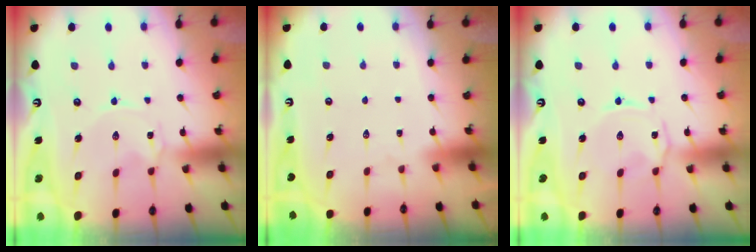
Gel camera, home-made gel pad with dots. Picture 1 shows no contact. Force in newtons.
{"total": 1.6, "press": 1.6, "slide": 0.1}
{"total": 1.5, "press": 1.4, "slide": 0.5}